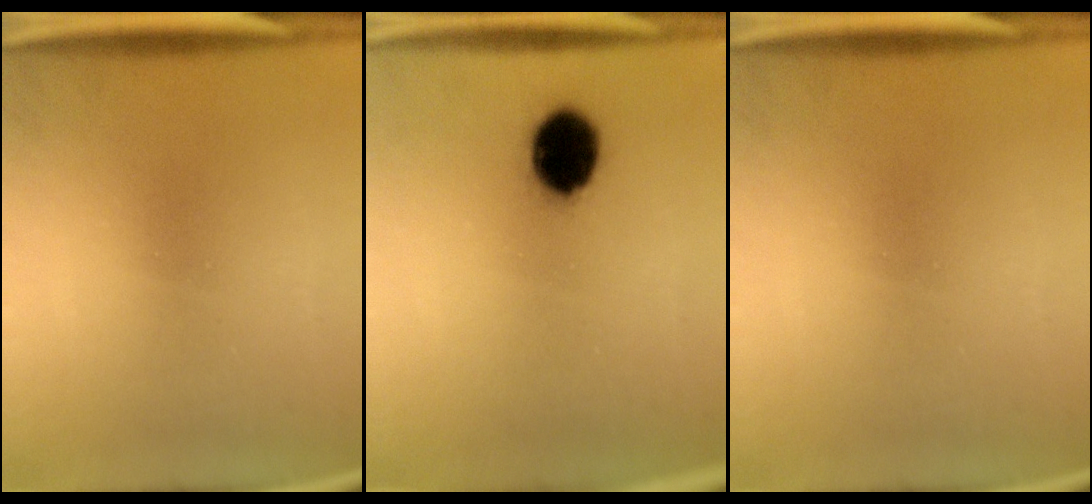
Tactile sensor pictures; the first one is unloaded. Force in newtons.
{"total": 10.0}
{"total": 0.0}